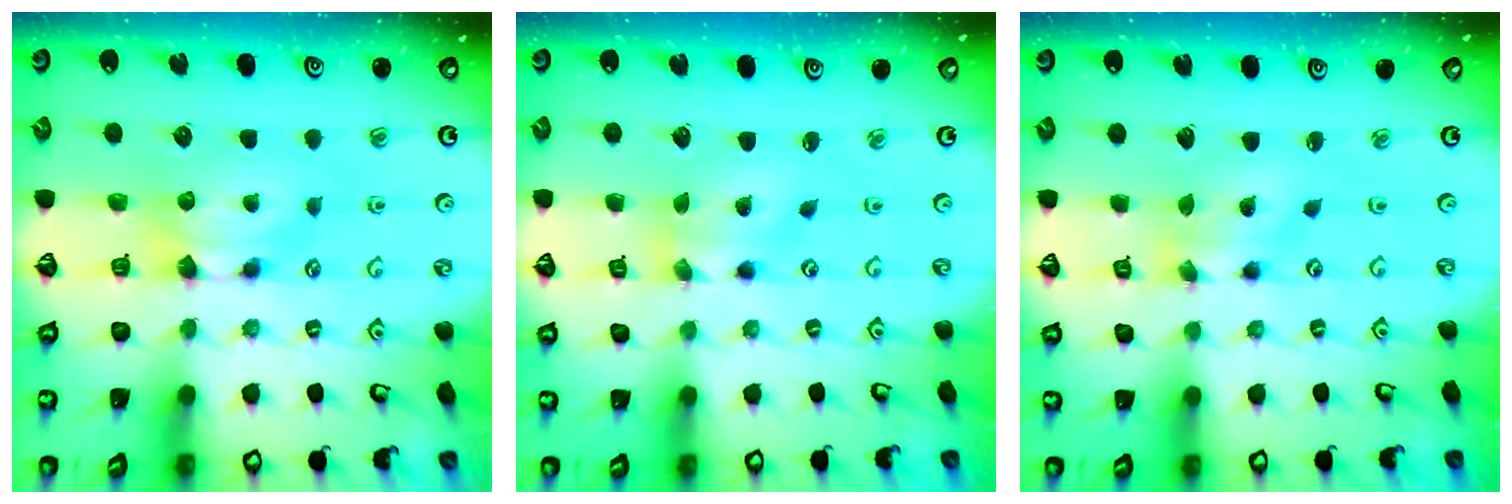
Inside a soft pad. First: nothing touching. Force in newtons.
{"total": 2.7, "press": 2.3, "slide": 1.4}
{"total": 2.2, "press": 1.7, "slide": 1.4}